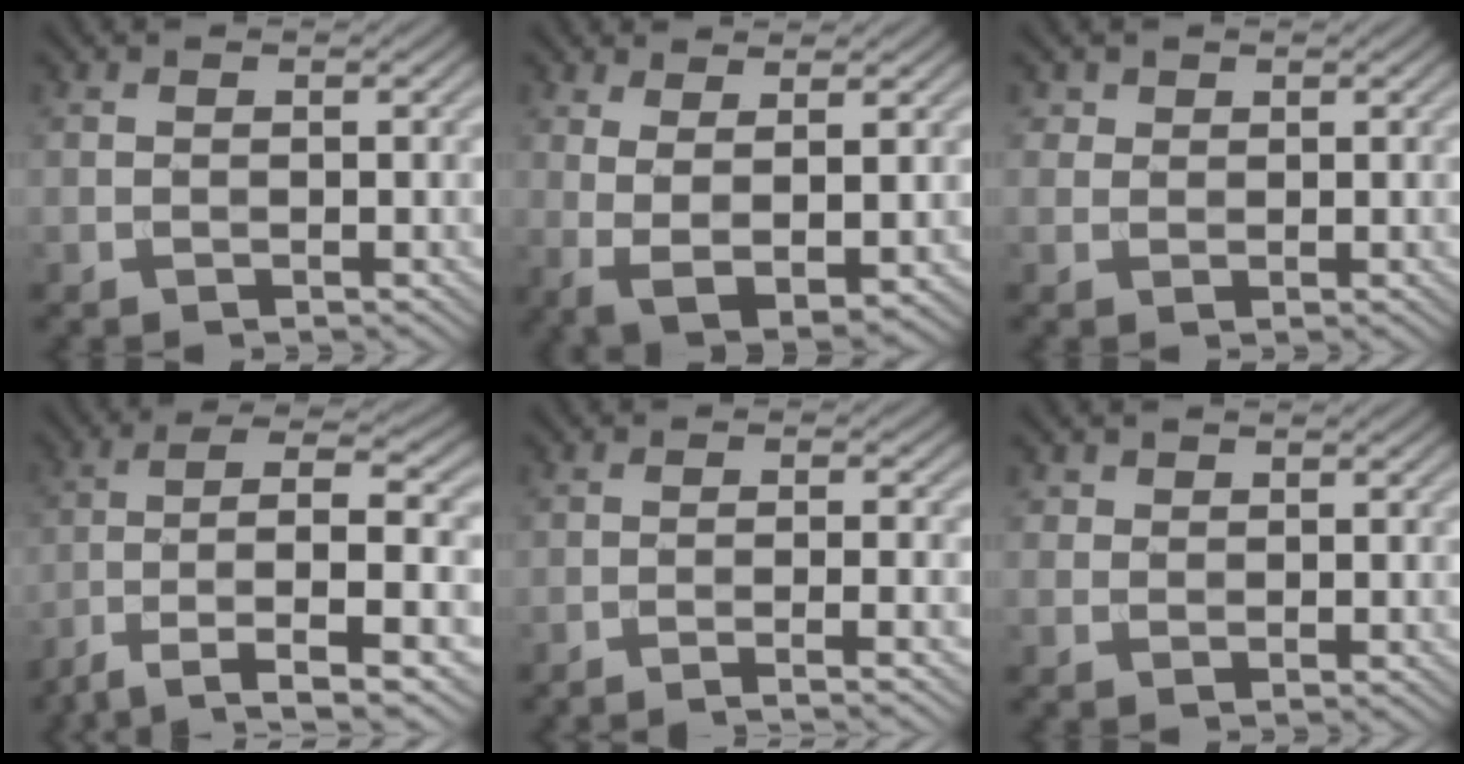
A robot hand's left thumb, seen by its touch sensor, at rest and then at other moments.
{"total": 4.8, "force": [1.1, 1.1, 4.6], "torque": [-0.102, -0.009, 0.029]}
{"total": 1.5, "force": [1.0, 1.1, 0.4], "torque": [-0.007, 0.001, 0.019]}
{"total": 9.7, "force": [-3.8, 3.2, 8.3], "torque": [-0.158, -0.006, -0.067]}
{"total": 4.5, "force": [-2.6, 0.4, 3.6], "torque": [-0.052, 0.014, -0.062]}
{"total": 1.1, "force": [0.7, 0.8, 0.3], "torque": [-0.004, -0.001, 0.014]}